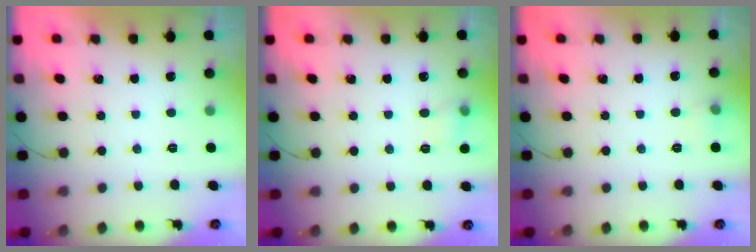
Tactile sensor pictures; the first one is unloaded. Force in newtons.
{"total": 4.7, "press": 4.5, "slide": 1.5}
{"total": 4.8, "press": 4.5, "slide": 1.8}